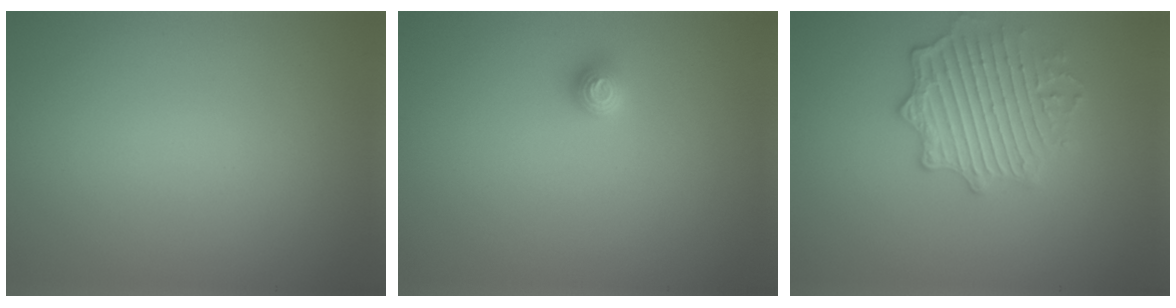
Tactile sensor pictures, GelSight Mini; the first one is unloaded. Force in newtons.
{"total": 1.1, "press": 1.1, "slide": 0.4}
{"total": 4.2, "press": 4.1, "slide": 1.0}